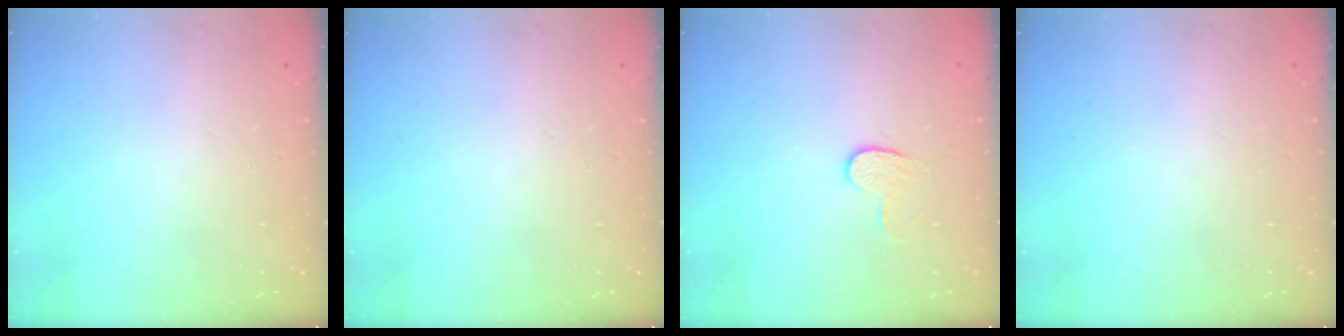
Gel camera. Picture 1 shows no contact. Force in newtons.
{"total": 0.0}
{"total": 3.8, "press": 3.8, "slide": 0.4}
{"total": 0.0}